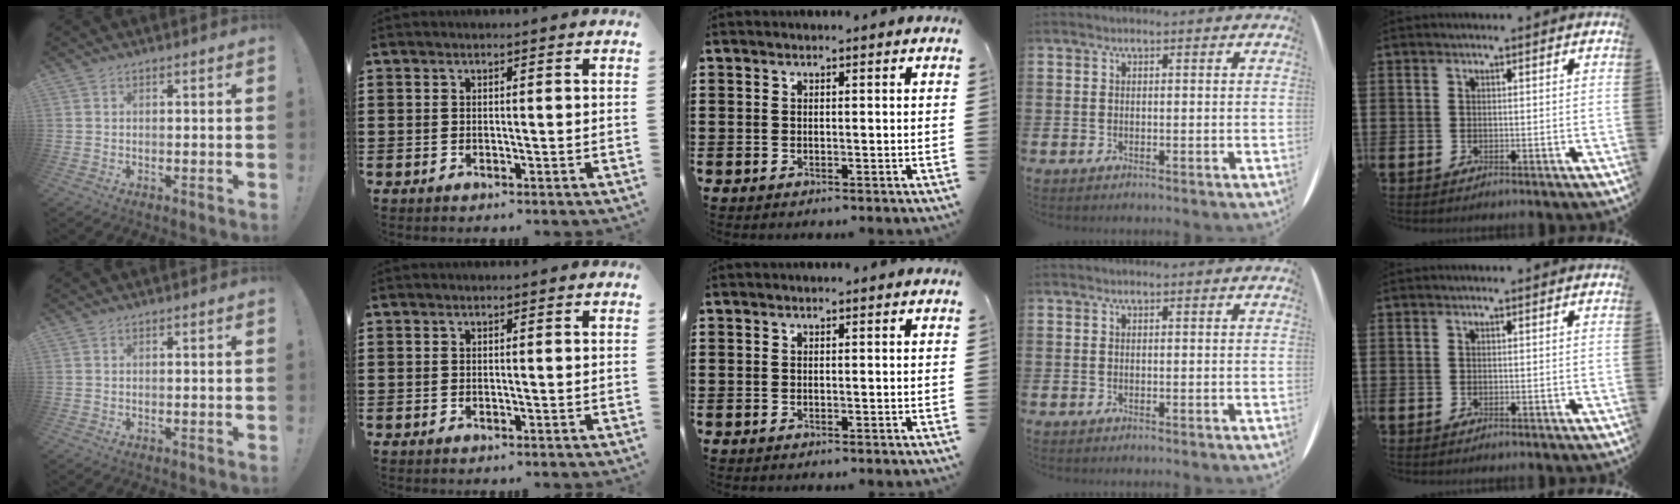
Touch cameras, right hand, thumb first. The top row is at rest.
{}